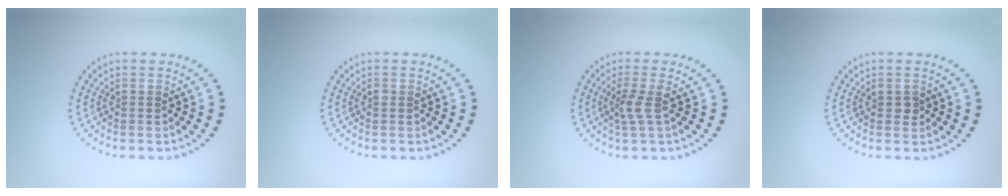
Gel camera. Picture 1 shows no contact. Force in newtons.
{"total": 0.5, "press": 0.5, "slide": 0.2}
{"total": 1.9, "press": 1.4, "slide": 1.4}
{"total": 0.9, "press": 0.9, "slide": 0.1}